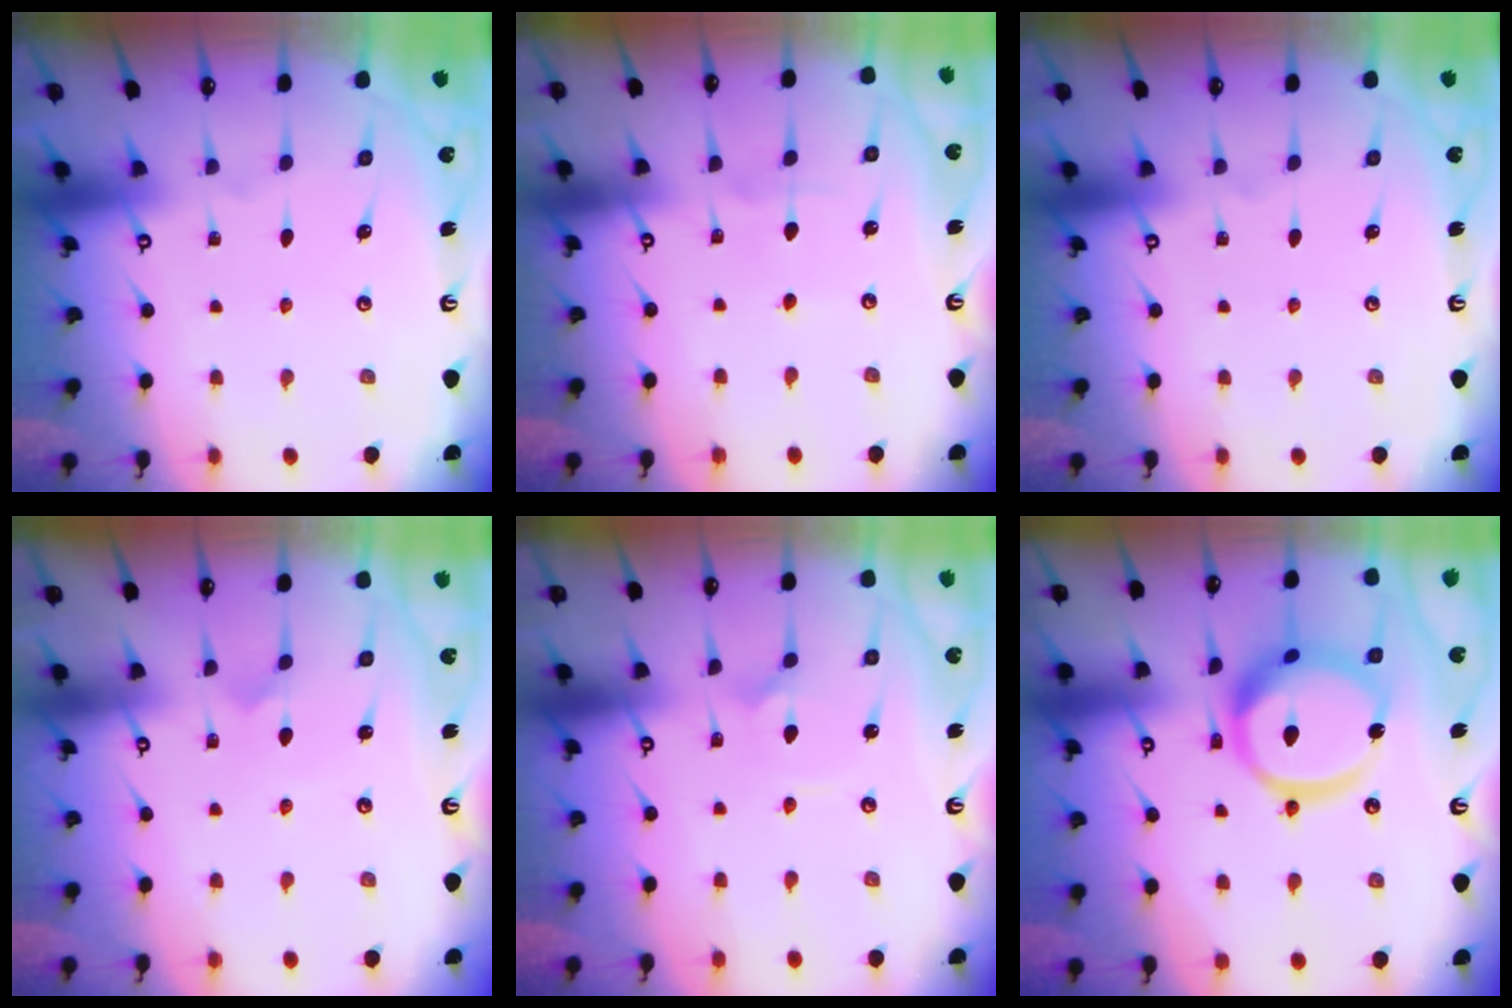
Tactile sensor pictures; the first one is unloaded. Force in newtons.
{"total": 2.5, "press": 2.5, "slide": 0.4}
{"total": 0.0}
{"total": 1.3, "press": 1.3, "slide": 0.1}
{"total": 2.6, "press": 2.6, "slide": 0.2}
{"total": 17.7, "press": 17.6, "slide": 1.9}